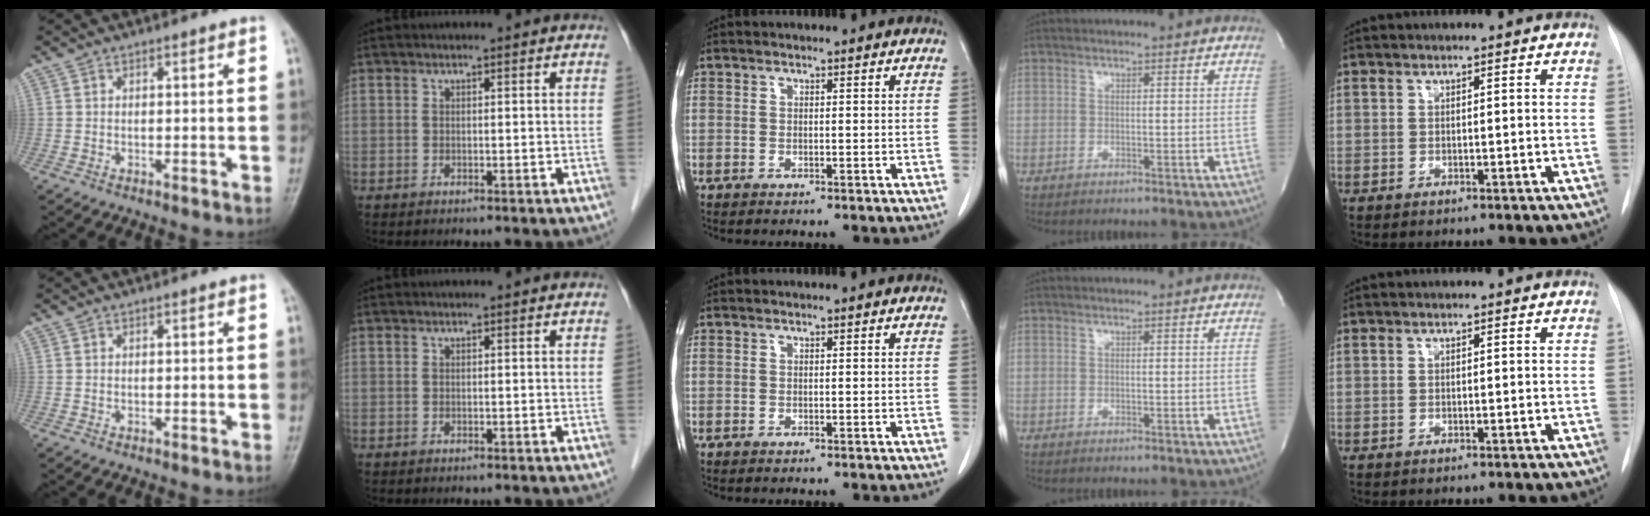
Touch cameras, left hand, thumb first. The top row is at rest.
{}